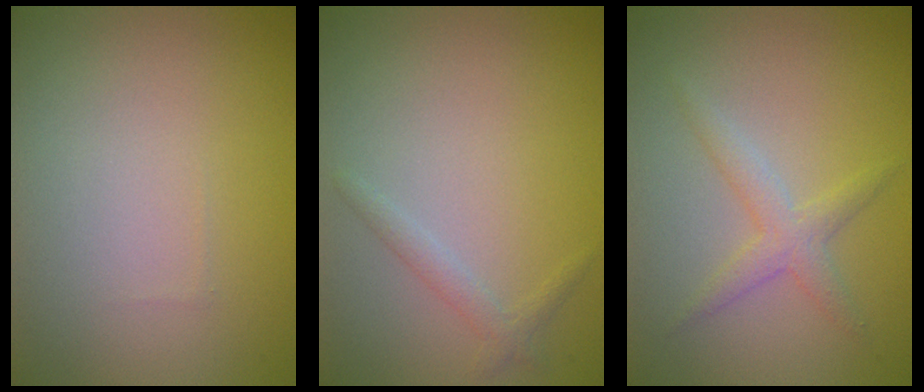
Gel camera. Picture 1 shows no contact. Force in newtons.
{"total": 1.2, "press": 1.2, "slide": 0.1}
{"total": 2.1, "press": 2.1, "slide": 0.1}